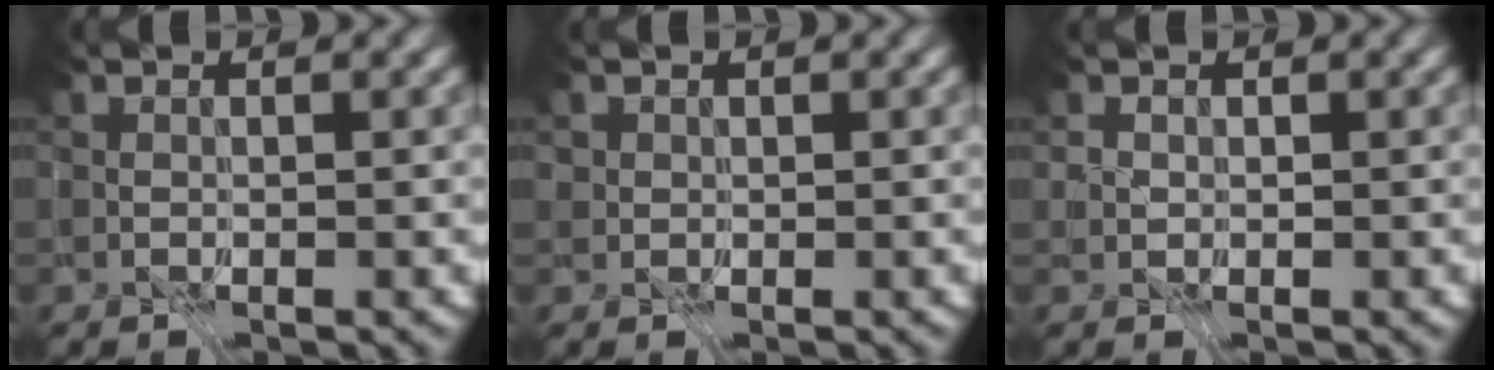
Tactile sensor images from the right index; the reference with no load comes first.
{"total": 2.5, "force": [1.4, 1.8, 1.0], "torque": [-0.014, 0.003, 0.015]}
{"total": 2.7, "force": [1.4, 2.0, 1.2], "torque": [-0.018, 0.007, 0.011]}